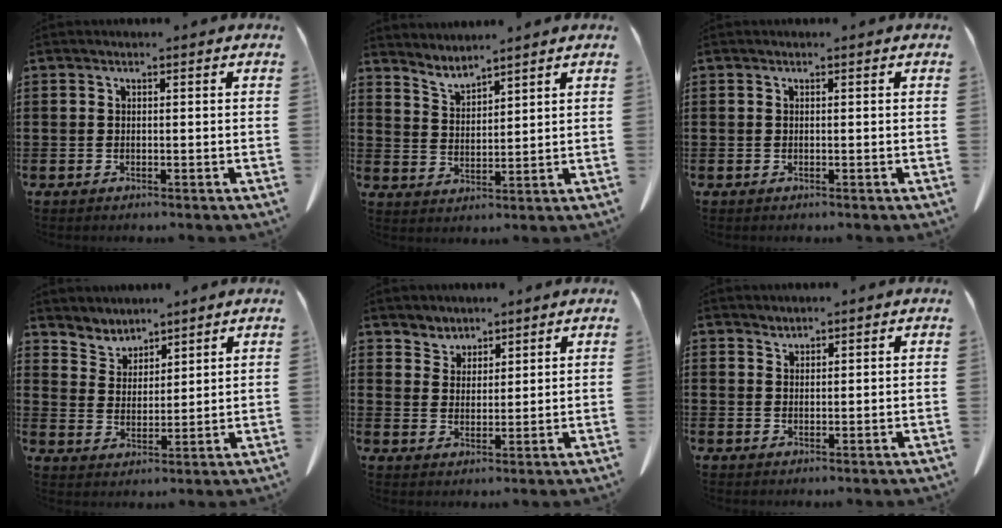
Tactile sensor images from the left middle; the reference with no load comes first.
{"total": 3.3, "force": [3.3, 0.1, 0.4], "torque": [-0.019, -0.017, 0.061]}
{"total": 0.0}
{"total": 3.9, "force": [3.7, 1.2, -0.5], "torque": [-0.008, -0.017, 0.068]}
{"total": 3.5, "force": [3.2, 1.5, -0.5], "torque": [-0.006, -0.007, 0.061]}
{"total": 1.5, "force": [1.5, 0.2, -0.2], "torque": [-0.001, -0.002, 0.031]}